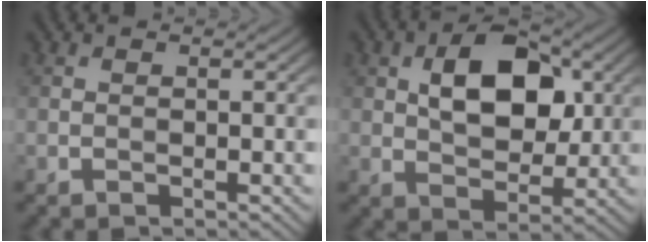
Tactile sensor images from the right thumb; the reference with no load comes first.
{"total": 9.4, "force": [2.3, 5.7, 7.2], "torque": [-0.119, 0.007, 0.036]}